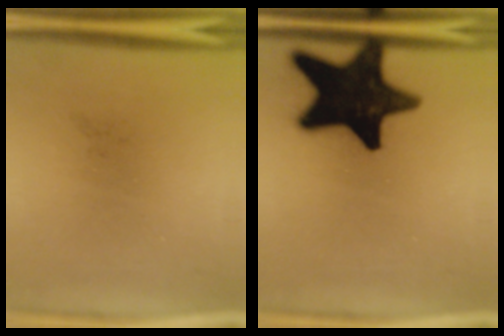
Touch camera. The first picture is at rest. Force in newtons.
{"total": 20.1}